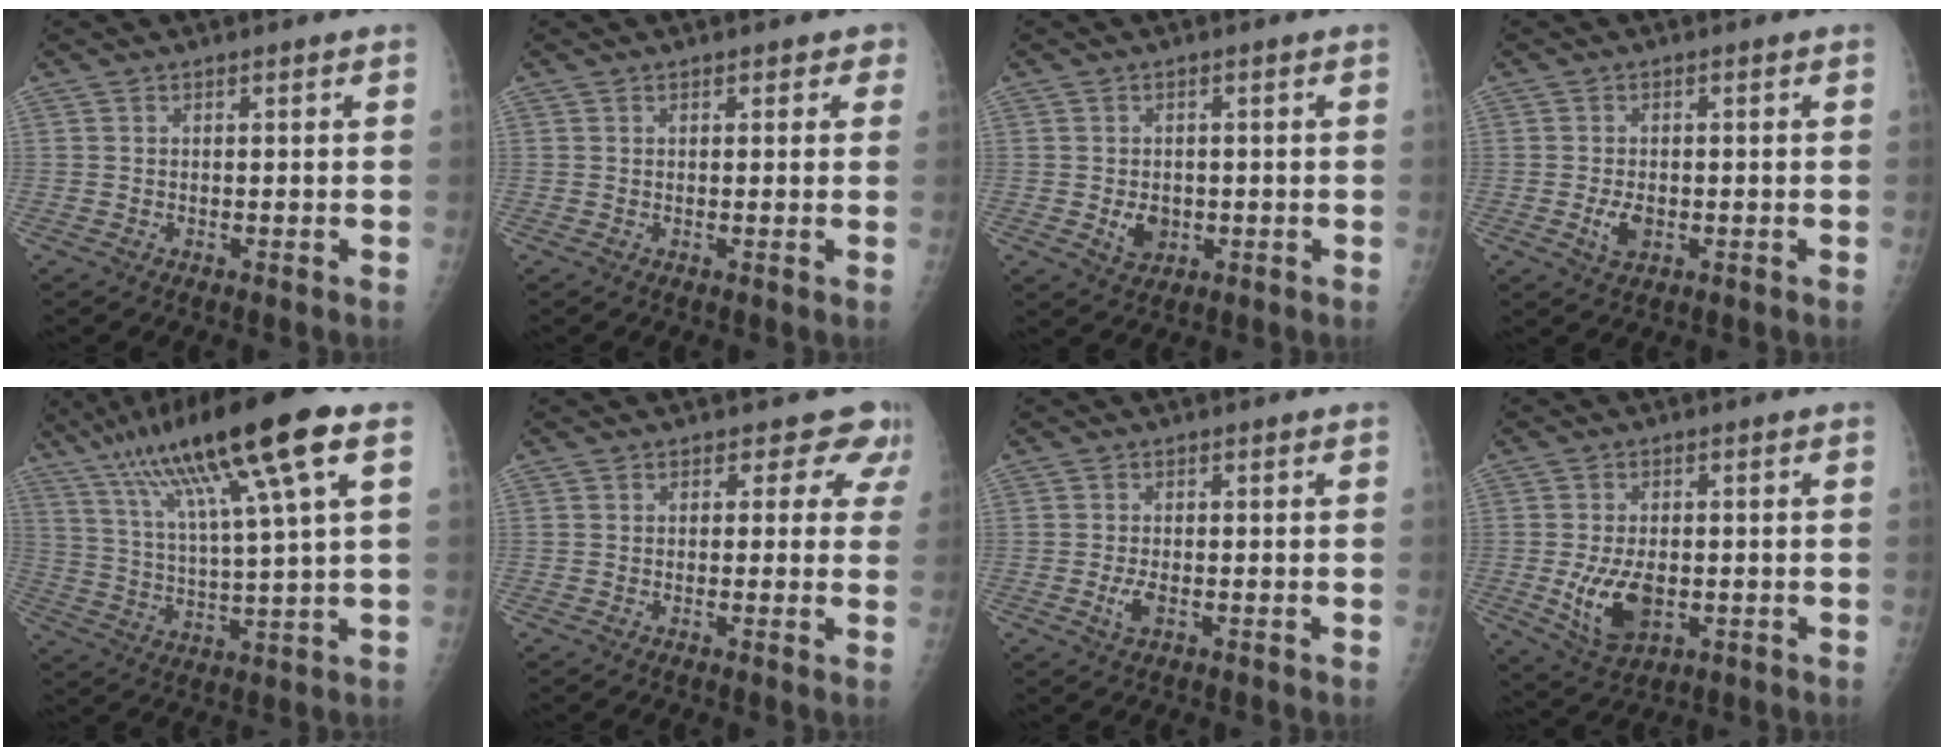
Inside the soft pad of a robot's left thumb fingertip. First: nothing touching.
{"total": 1.7, "force": [1.0, 1.3, 0.5], "torque": [0.020, 0.000, 0.006]}
{"total": 3.7, "force": [-0.7, 3.0, 2.1], "torque": [-0.021, 0.000, -0.002]}
{"total": 3.2, "force": [-0.8, 2.0, 2.4], "torque": [-0.043, -0.002, -0.010]}
{"total": 20.0, "force": [10.4, 1.6, 17.0], "torque": [-0.301, -0.002, 0.181]}
{"total": 5.1, "force": [3.9, 3.3, 0.6], "torque": [0.035, -0.016, 0.023]}
{"total": 2.3, "force": [-0.7, 1.1, 1.9], "torque": [-0.044, -0.004, -0.013]}
{"total": 8.9, "force": [-1.6, 5.2, 7.0], "torque": [-0.119, -0.011, -0.016]}